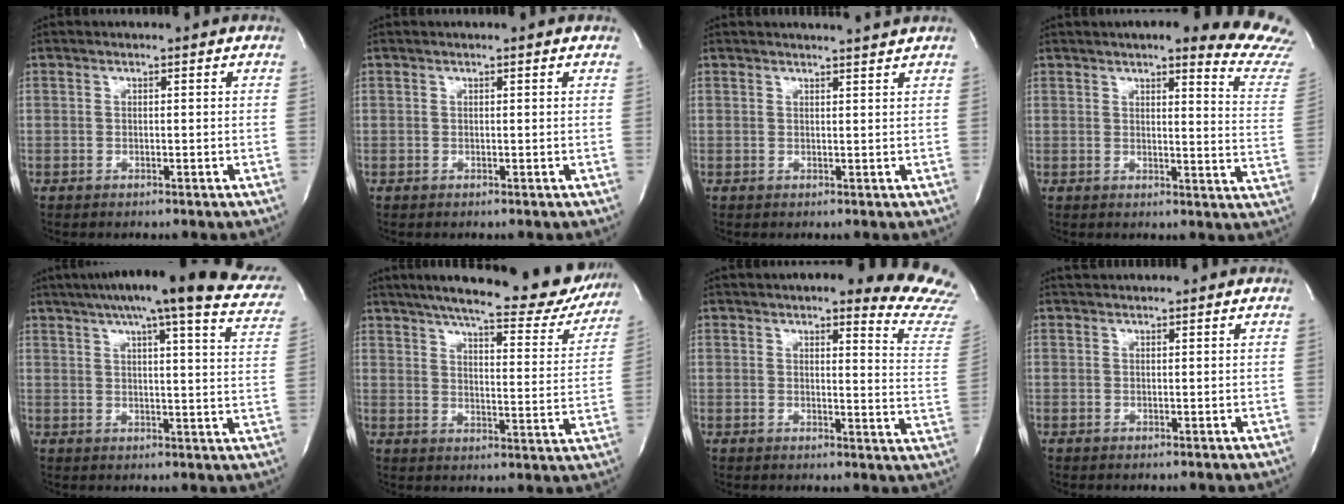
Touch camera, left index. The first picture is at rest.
{"total": 0.8, "force": [0.7, -0.1, 0.3], "torque": [-0.008, 0.005, 0.007]}
{"total": 3.3, "force": [3.1, -0.8, 0.6], "torque": [-0.011, -0.004, 0.036]}
{"total": 17.0, "force": [15.7, 0.9, 6.3], "torque": [-0.062, -0.081, 0.156]}
{"total": 27.4, "force": [21.8, 3.3, 16.2], "torque": [-0.202, -0.008, 0.255]}
{"total": 25.9, "force": [22.2, 5.1, 12.4], "torque": [-0.183, -0.032, 0.271]}
{"total": 14.8, "force": [13.9, 0.8, 4.9], "torque": [-0.037, -0.094, 0.127]}
{"total": 1.7, "force": [1.6, 0.2, 0.3], "torque": [-0.010, 0.021, 0.032]}